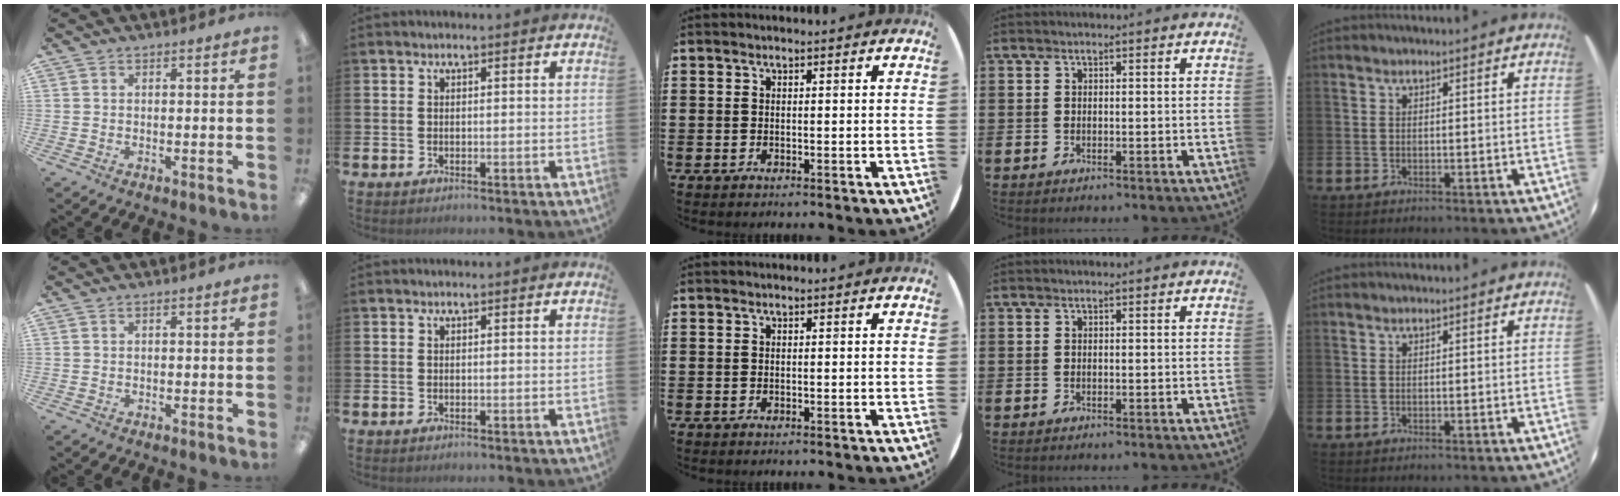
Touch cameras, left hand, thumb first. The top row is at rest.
{}